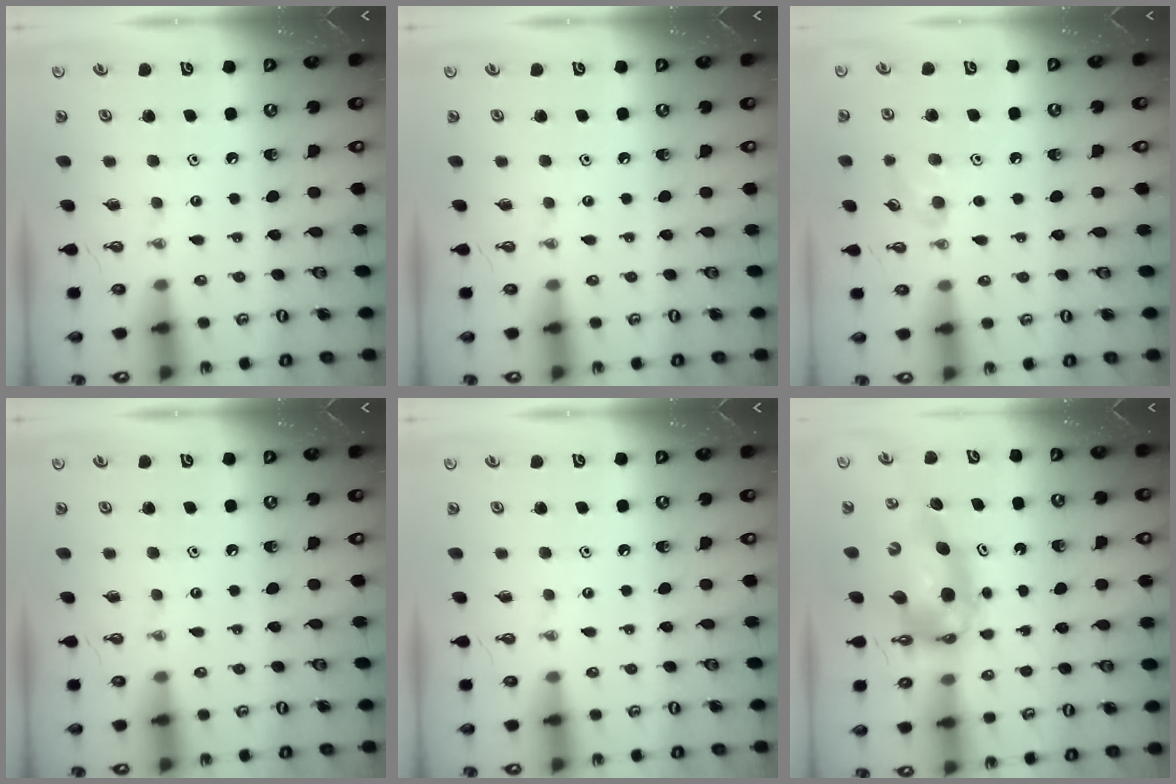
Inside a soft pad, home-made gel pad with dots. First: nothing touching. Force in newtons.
{"total": 0.0}
{"total": 6.1, "press": 6.0, "slide": 1.4}
{"total": 0.0}
{"total": 0.0}
{"total": 8.8, "press": 8.8, "slide": 0.8}